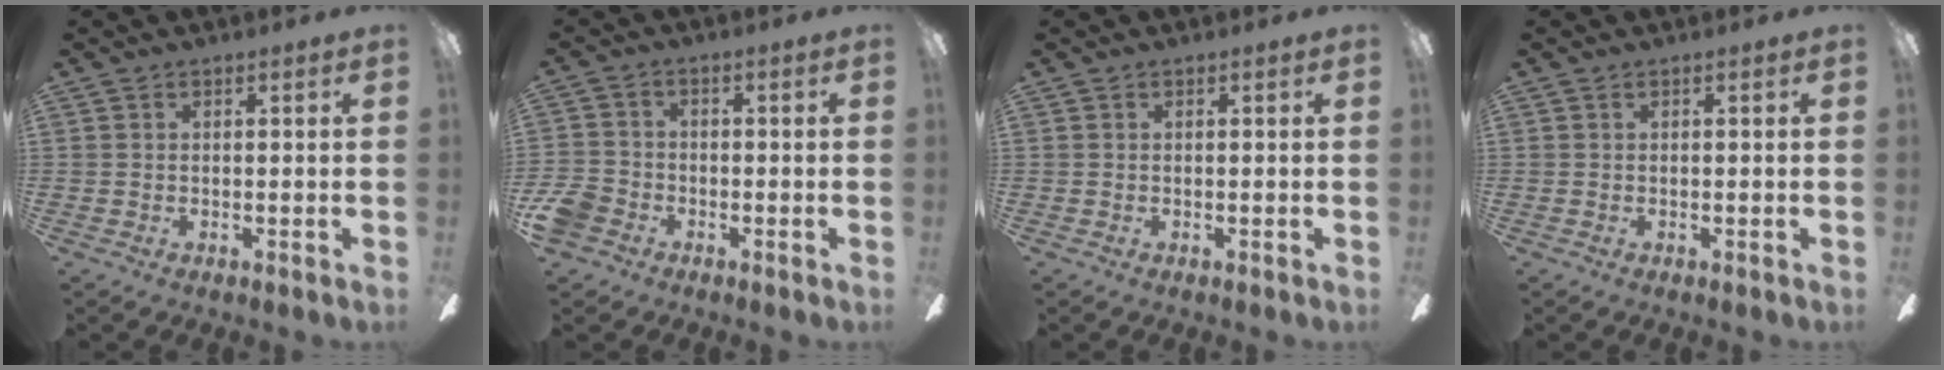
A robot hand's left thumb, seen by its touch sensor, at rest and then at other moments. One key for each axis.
{"total": 6.2, "fx": -3.2, "fy": 4.9, "fz": 2.2, "tx": -0.060, "ty": 0.021, "tz": -0.062}
{"total": 0.0}
{"total": 0.0}